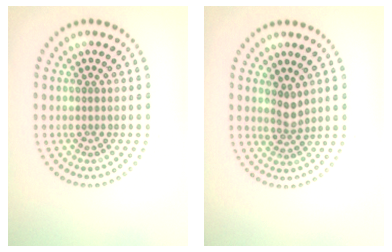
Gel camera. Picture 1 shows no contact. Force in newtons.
{"total": 1.8, "press": 1.4, "slide": 1.2}